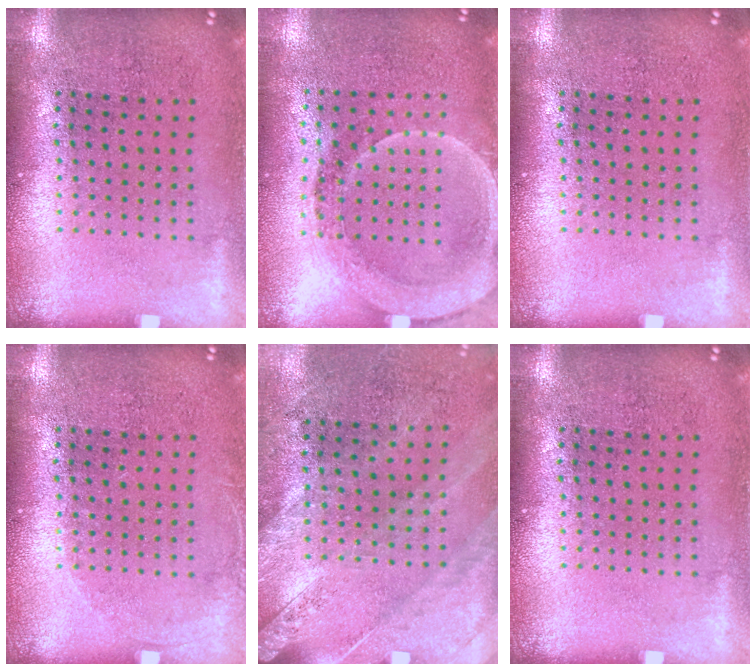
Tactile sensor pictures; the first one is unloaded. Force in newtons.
{"total": 1.9, "press": 1.6, "slide": 1.0}
{"total": 0.0}
{"total": 0.7, "press": 0.7, "slide": 0.1}
{"total": 2.4, "press": 2.0, "slide": 1.3}
{"total": 0.0}